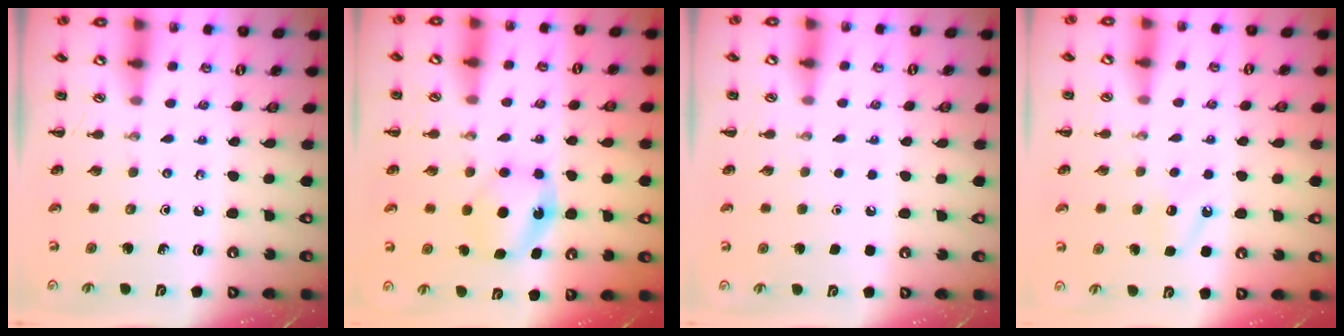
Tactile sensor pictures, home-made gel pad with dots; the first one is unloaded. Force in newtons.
{"total": 6.3, "press": 6.1, "slide": 1.2}
{"total": 1.7, "press": 1.7, "slide": 0.1}
{"total": 6.2, "press": 6.0, "slide": 1.5}